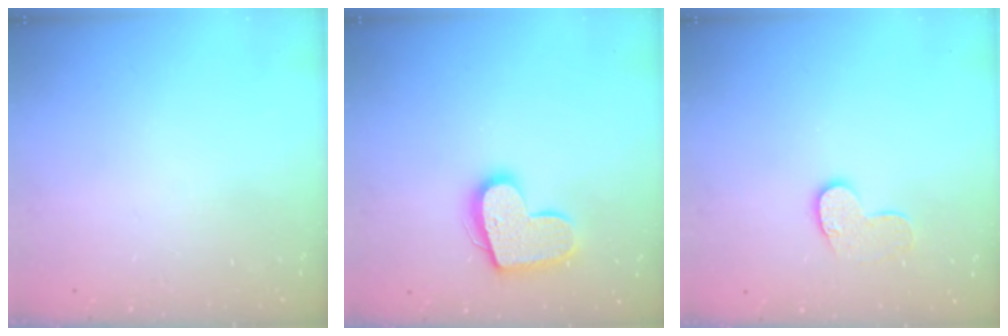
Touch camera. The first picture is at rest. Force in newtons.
{"total": 14.9, "press": 14.9, "slide": 1.0}
{"total": 9.1, "press": 9.0, "slide": 0.6}